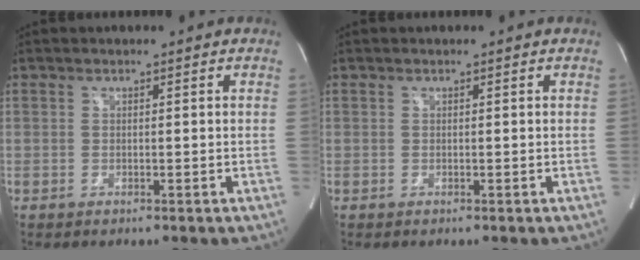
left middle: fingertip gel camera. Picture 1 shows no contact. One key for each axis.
{"total": 0.0}